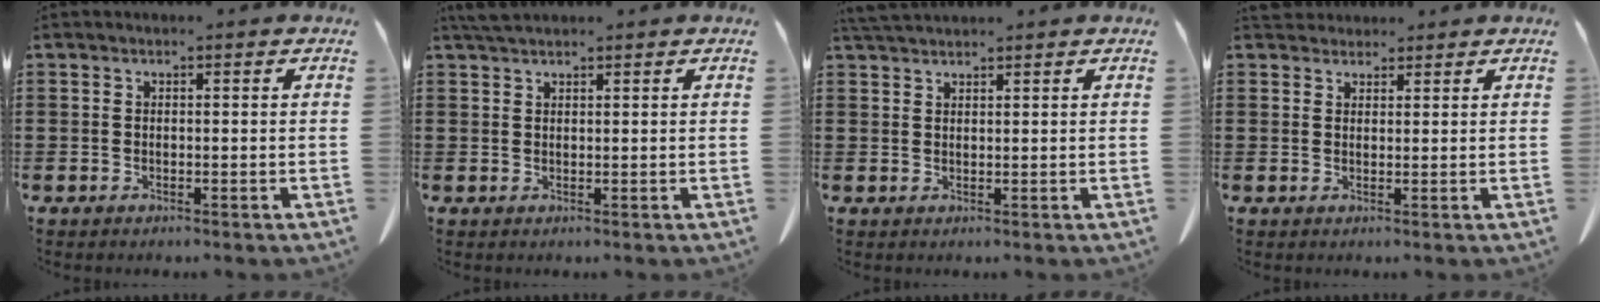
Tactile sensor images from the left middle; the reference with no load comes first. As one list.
[{"total": 2.1, "force": [1.7, 0.4, 1.1], "torque": [-0.026, 0.003, 0.033]}, {"total": 2.5, "force": [2.4, 0.3, 0.8], "torque": [-0.021, -0.001, 0.046]}, {"total": 2.4, "force": [2.2, 0.9, 0.2], "torque": [-0.002, -0.002, 0.041]}]